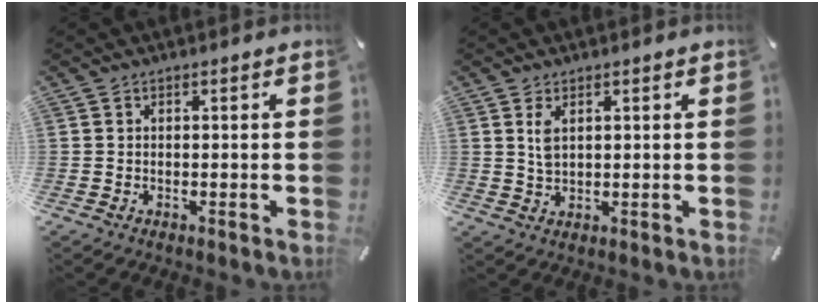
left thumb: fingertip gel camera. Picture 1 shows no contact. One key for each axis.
{"total": 3.2, "fx": 1.2, "fy": 1.4, "fz": 2.6, "tx": -0.057, "ty": 0.004, "tz": 0.021}